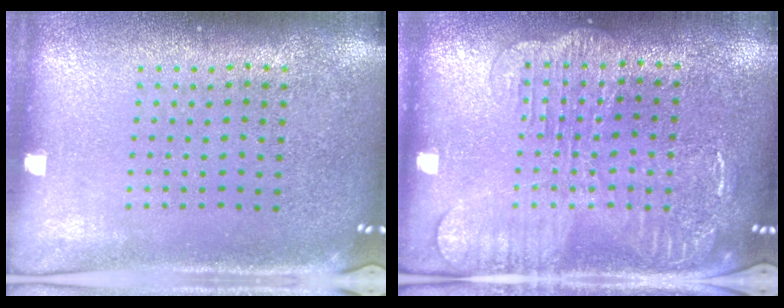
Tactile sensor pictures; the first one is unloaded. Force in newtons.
{"total": 1.9, "press": 1.8, "slide": 0.5}